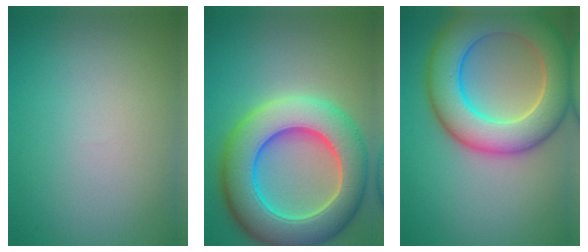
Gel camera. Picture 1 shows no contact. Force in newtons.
{"total": 12.2, "press": 12.2, "slide": 0.9}
{"total": 10.3, "press": 10.3, "slide": 0.7}